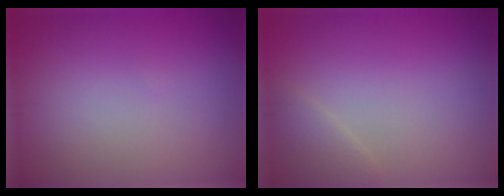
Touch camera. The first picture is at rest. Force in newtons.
{"total": 1.6, "press": 1.6, "slide": 0.1}